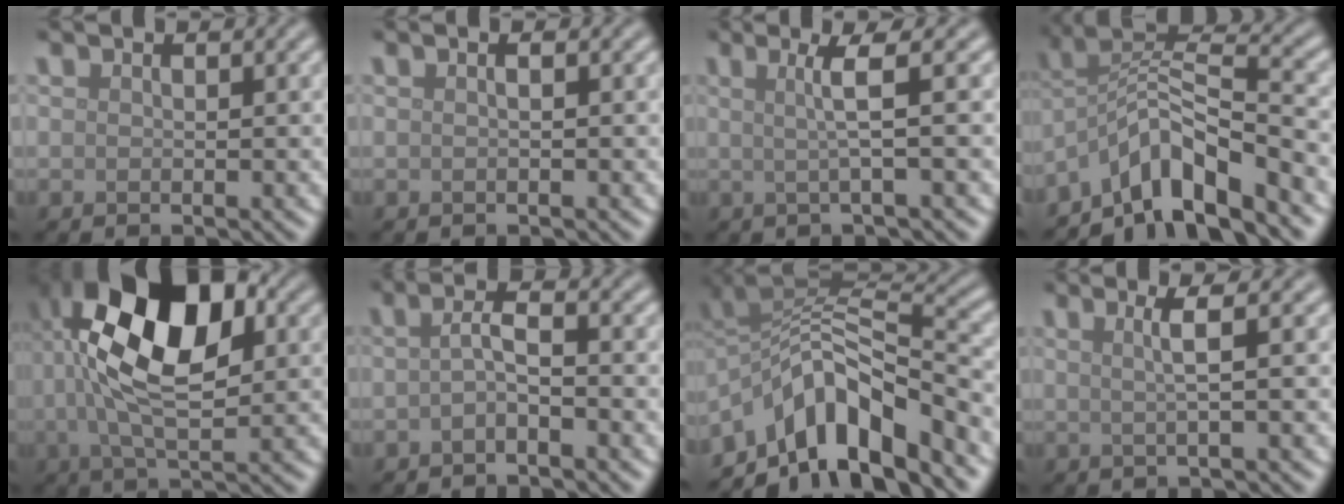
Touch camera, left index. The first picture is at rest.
{"total": 0.7, "force": [0.1, 0.2, 0.7], "torque": [-0.011, 0.002, -0.004]}
{"total": 3.2, "force": [0.4, 0.5, 3.2], "torque": [-0.054, 0.005, 0.003]}
{"total": 7.7, "force": [-5.2, 2.0, 5.3], "torque": [-0.079, 0.013, -0.102]}
{"total": 12.0, "force": [2.1, 6.0, 10.2], "torque": [-0.165, 0.021, 0.030]}
{"total": 1.9, "force": [-0.7, 0.4, 1.8], "torque": [-0.036, 0.006, -0.019]}
{"total": 10.2, "force": [-5.4, 4.4, 7.4], "torque": [-0.105, 0.018, -0.106]}
{"total": 2.5, "force": [0.4, 0.4, 2.4], "torque": [-0.042, 0.007, 0.002]}